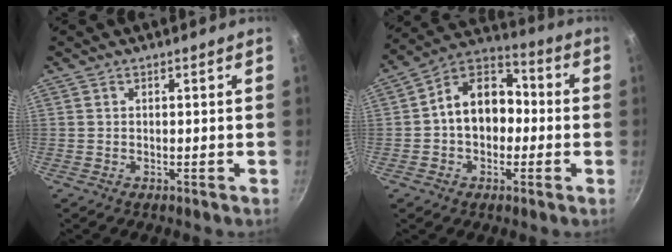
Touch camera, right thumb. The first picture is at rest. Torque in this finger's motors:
{"motor_torque": [-0.38, 0.75, 0.20, -0.09, 0.09]}